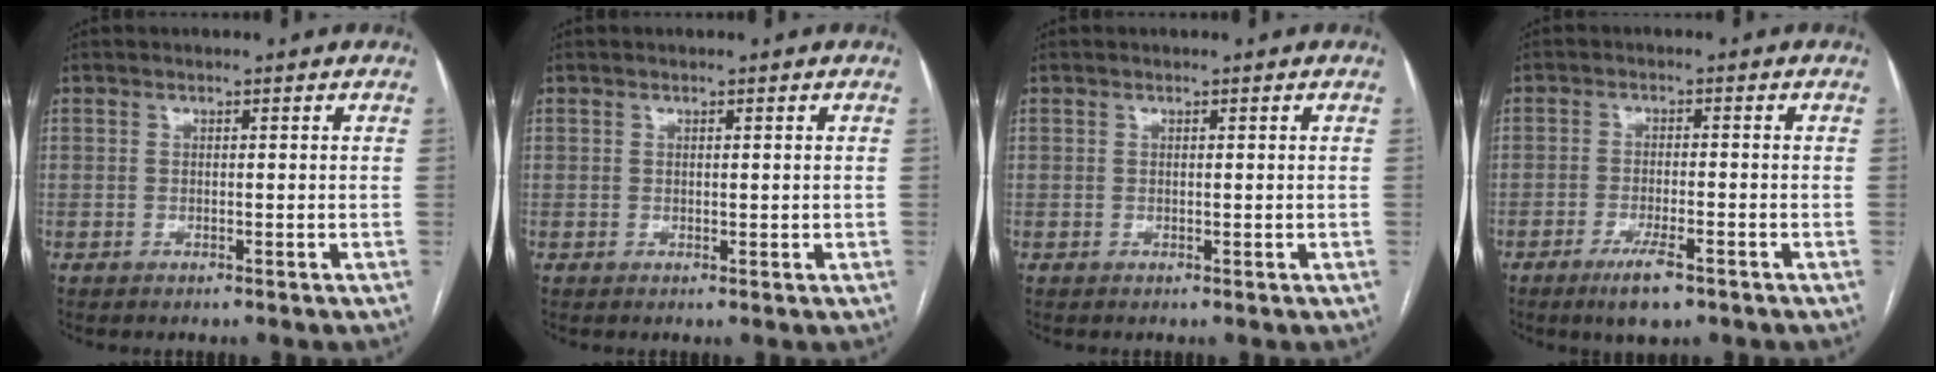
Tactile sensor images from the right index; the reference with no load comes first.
{"total": 0.7, "force": [0.2, 0.4, 0.5], "torque": [-0.009, -0.003, 0.006]}
{"total": 0.0}
{"total": 5.5, "force": [-3.5, 0.9, 4.1], "torque": [-0.080, -0.009, -0.057]}